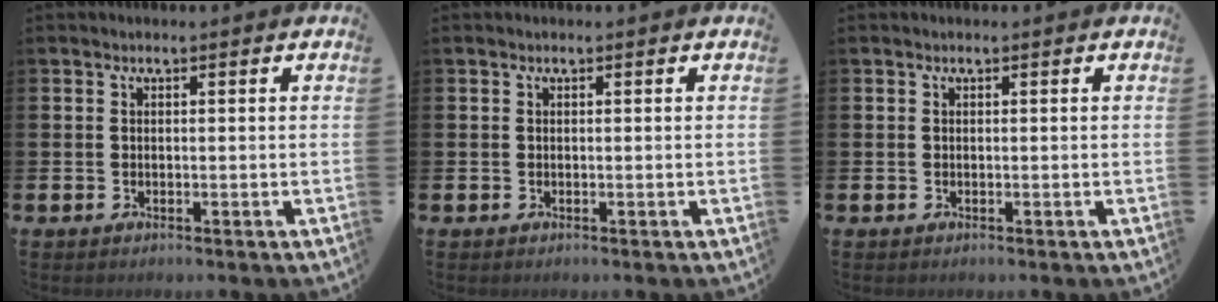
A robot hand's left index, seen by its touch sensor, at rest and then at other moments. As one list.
[{"total": 0.0}, {"total": 0.0}]